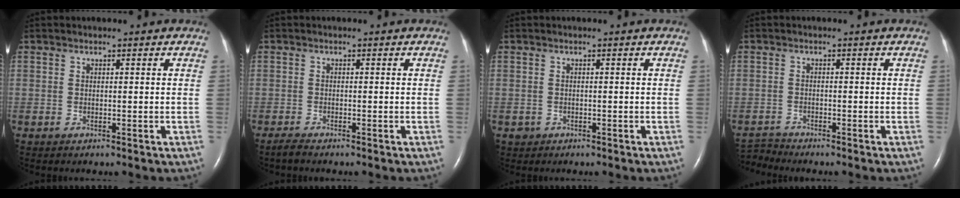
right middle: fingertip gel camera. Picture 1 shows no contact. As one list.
[{"total": 1.2, "force": [-1.1, 0.0, 0.5], "torque": [-0.020, -0.004, -0.022]}, {"total": 0.9, "force": [-0.4, 0.8, 0.0], "torque": [-0.003, 0.004, -0.004]}, {"total": 2.5, "force": [-2.3, -0.6, -0.6], "torque": [0.009, -0.019, -0.043]}]